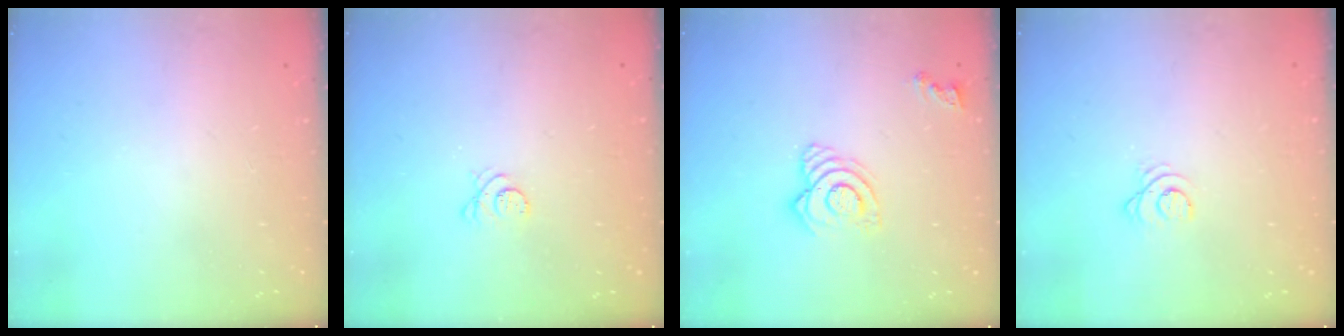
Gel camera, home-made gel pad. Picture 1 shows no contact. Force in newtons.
{"total": 3.3, "press": 3.3, "slide": 0.5}
{"total": 10.2, "press": 10.2, "slide": 1.2}
{"total": 2.5, "press": 2.5, "slide": 0.3}